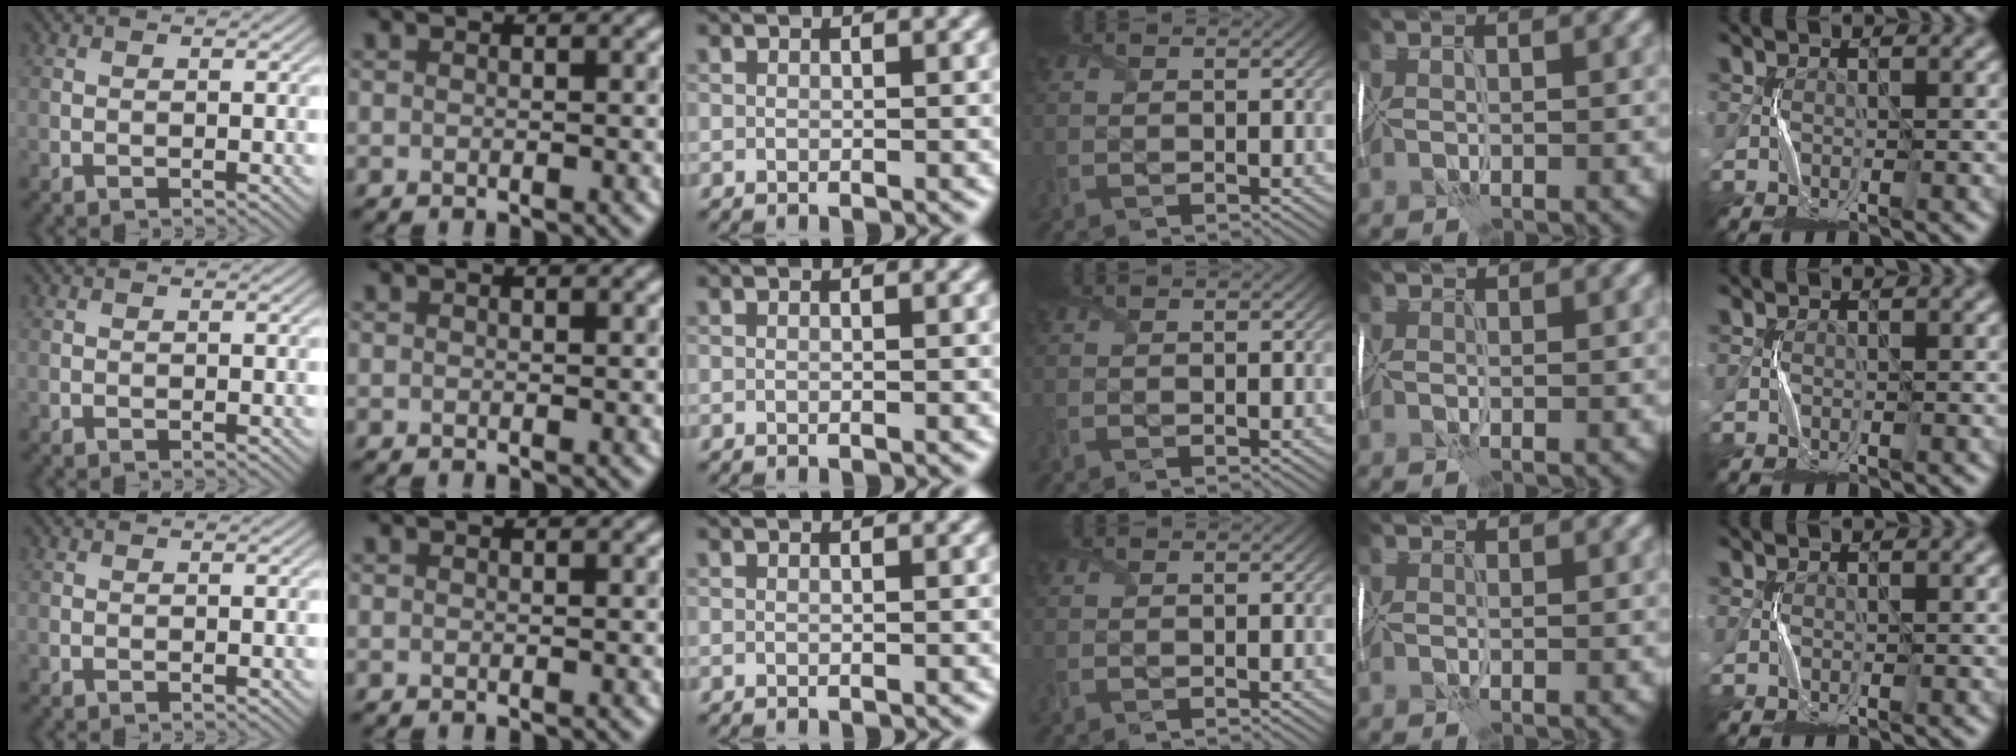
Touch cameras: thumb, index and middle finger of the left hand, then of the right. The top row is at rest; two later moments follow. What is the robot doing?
{"motion": "wrap", "object": "plastic wrap"}